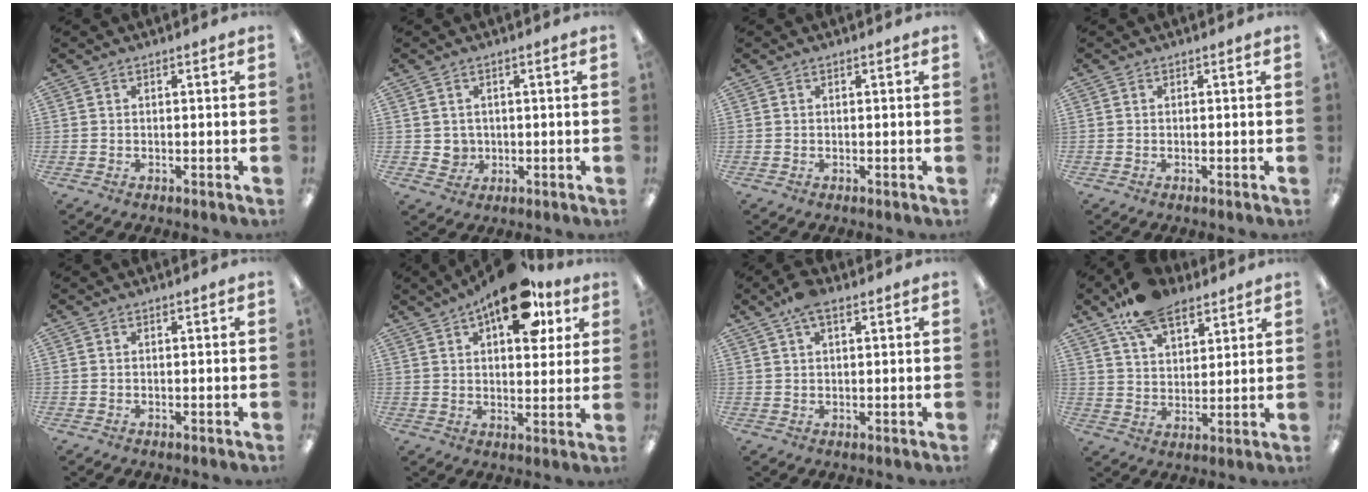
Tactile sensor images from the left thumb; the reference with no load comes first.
{"total": 3.1, "force": [0.7, 2.9, 0.7], "torque": [-0.009, 0.000, 0.013]}
{"total": 0.0}
{"total": 0.0}
{"total": 0.0}
{"total": 16.5, "force": [9.0, 7.5, 11.6], "torque": [-0.155, -0.036, 0.145]}
{"total": 5.4, "force": [3.0, 2.1, 3.9], "torque": [-0.083, 0.003, 0.054]}
{"total": 12.9, "force": [9.1, 6.4, 6.5], "torque": [-0.115, -0.037, 0.168]}